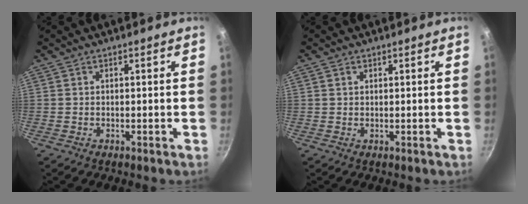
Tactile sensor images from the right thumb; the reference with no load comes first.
{"total": 0.9, "force": [0.5, 0.7, 0.4], "torque": [-0.004, 0.000, 0.008]}